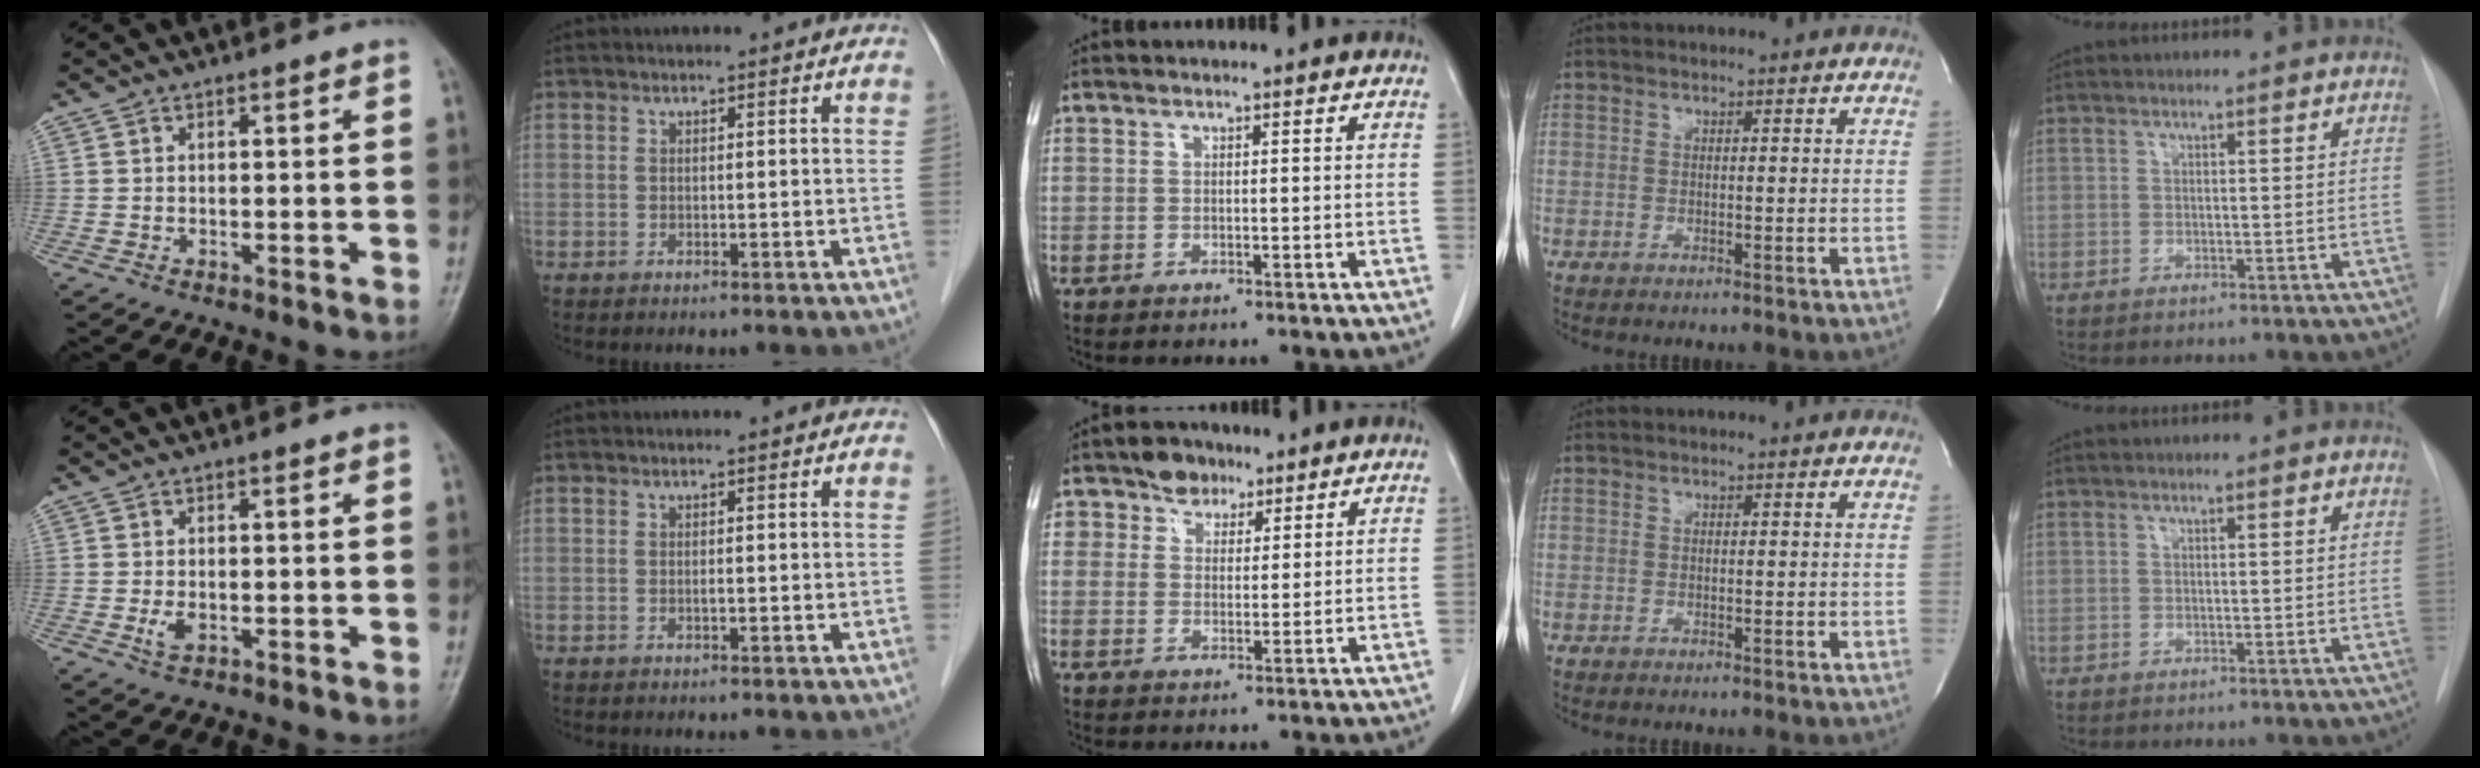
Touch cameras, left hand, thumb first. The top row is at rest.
{"thumb": {"total": 2.3, "force": [-0.5, 1.4, 1.8], "torque": [-0.035, -0.003, -0.008]}, "index": {"total": 0.8, "force": [-0.8, -0.1, 0.2], "torque": [-0.004, -0.006, -0.013]}, "middle": {"total": 4.5, "force": [3.1, 3.1, 1.0], "torque": [-0.016, 0.005, 0.052]}}